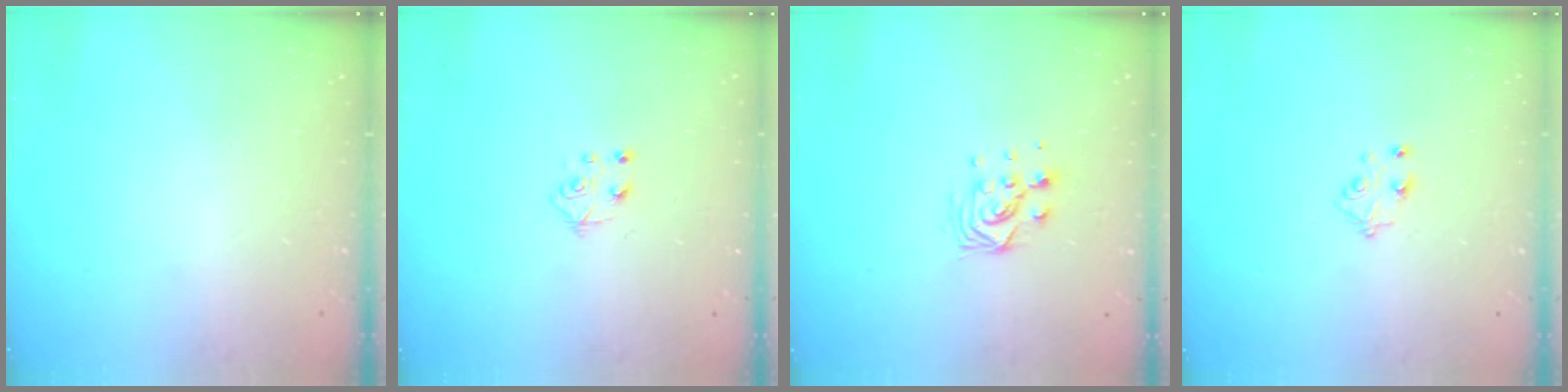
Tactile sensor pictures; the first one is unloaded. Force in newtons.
{"total": 5.6, "press": 5.6, "slide": 0.5}
{"total": 7.9, "press": 7.9, "slide": 0.5}
{"total": 5.4, "press": 5.4, "slide": 0.4}